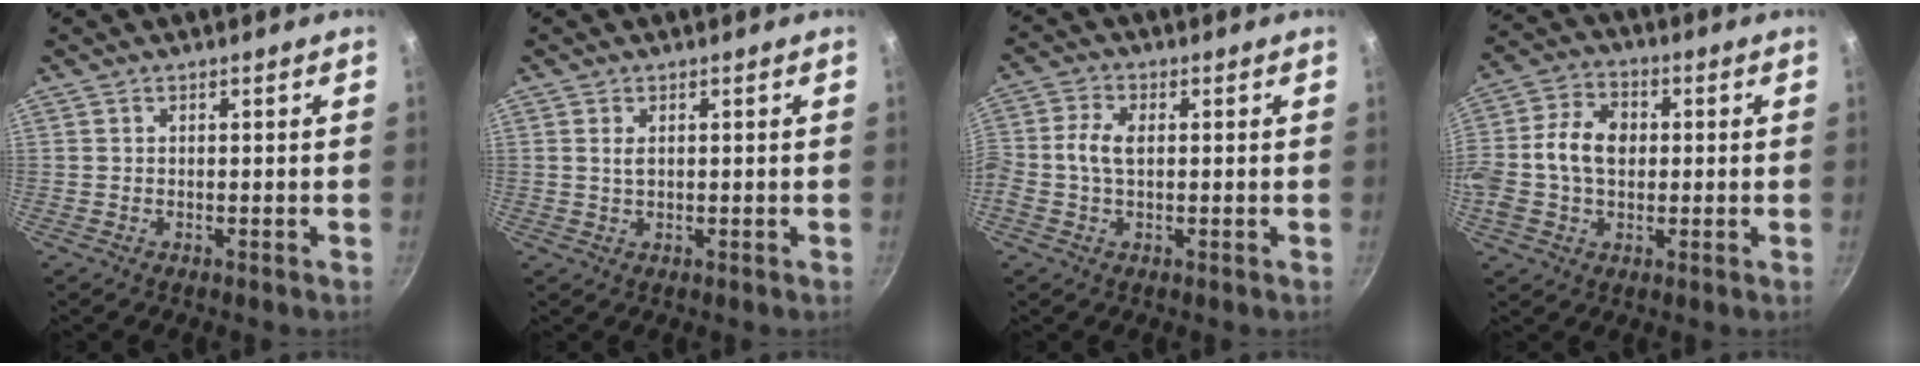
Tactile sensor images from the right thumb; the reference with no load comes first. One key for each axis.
{"total": 1.7, "fx": 0.5, "fy": 0.9, "fz": 1.3, "tx": -0.024, "ty": -0.001, "tz": 0.010}
{"total": 4.9, "fx": 0.1, "fy": 2.9, "fz": 4.0, "tx": -0.087, "ty": 0.013, "tz": -0.007}
{"total": 11.9, "fx": 0.4, "fy": 8.6, "fz": 8.3, "tx": -0.142, "ty": 0.021, "tz": -0.010}